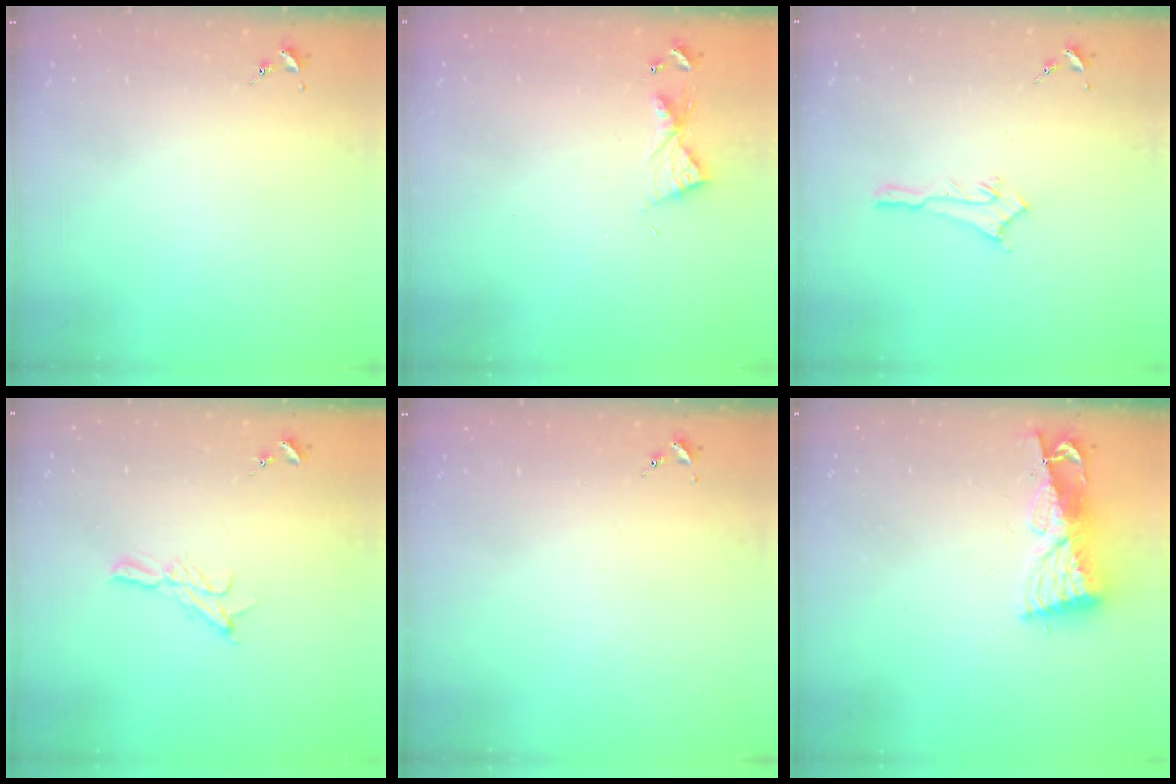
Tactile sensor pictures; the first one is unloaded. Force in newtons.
{"total": 6.7, "press": 6.6, "slide": 0.6}
{"total": 5.3, "press": 5.3, "slide": 0.4}
{"total": 7.8, "press": 7.8, "slide": 0.2}
{"total": 0.0}
{"total": 9.3, "press": 9.2, "slide": 1.0}